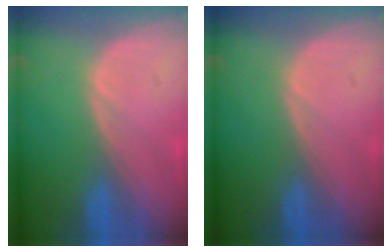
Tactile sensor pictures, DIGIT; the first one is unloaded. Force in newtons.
{"total": 0.0}